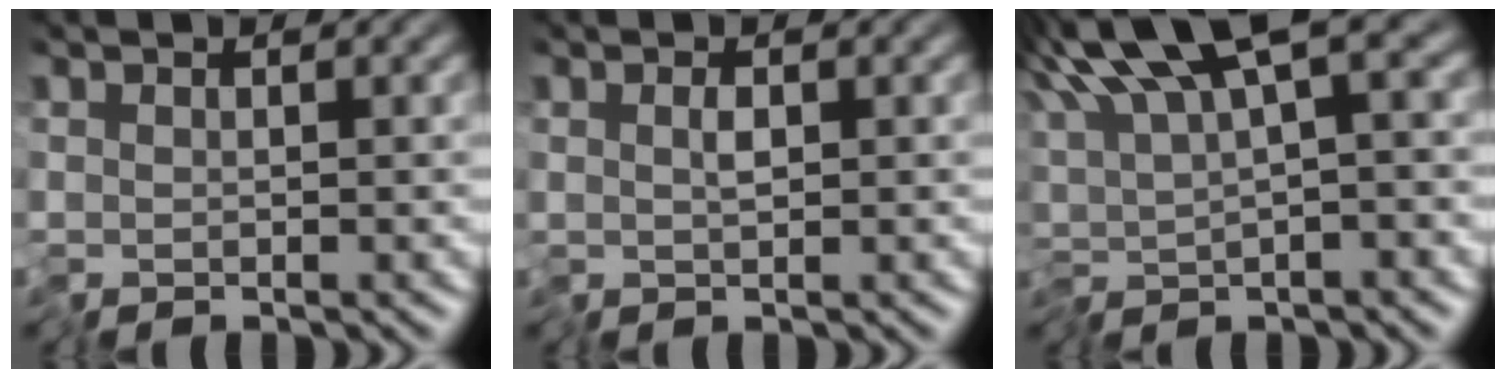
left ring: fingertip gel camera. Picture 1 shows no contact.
{"total": 0.9, "force": [-0.2, 0.1, 0.9], "torque": [-0.015, 0.002, -0.003]}
{"total": 9.5, "force": [3.7, 2.6, 8.4], "torque": [-0.161, 0.013, 0.064]}